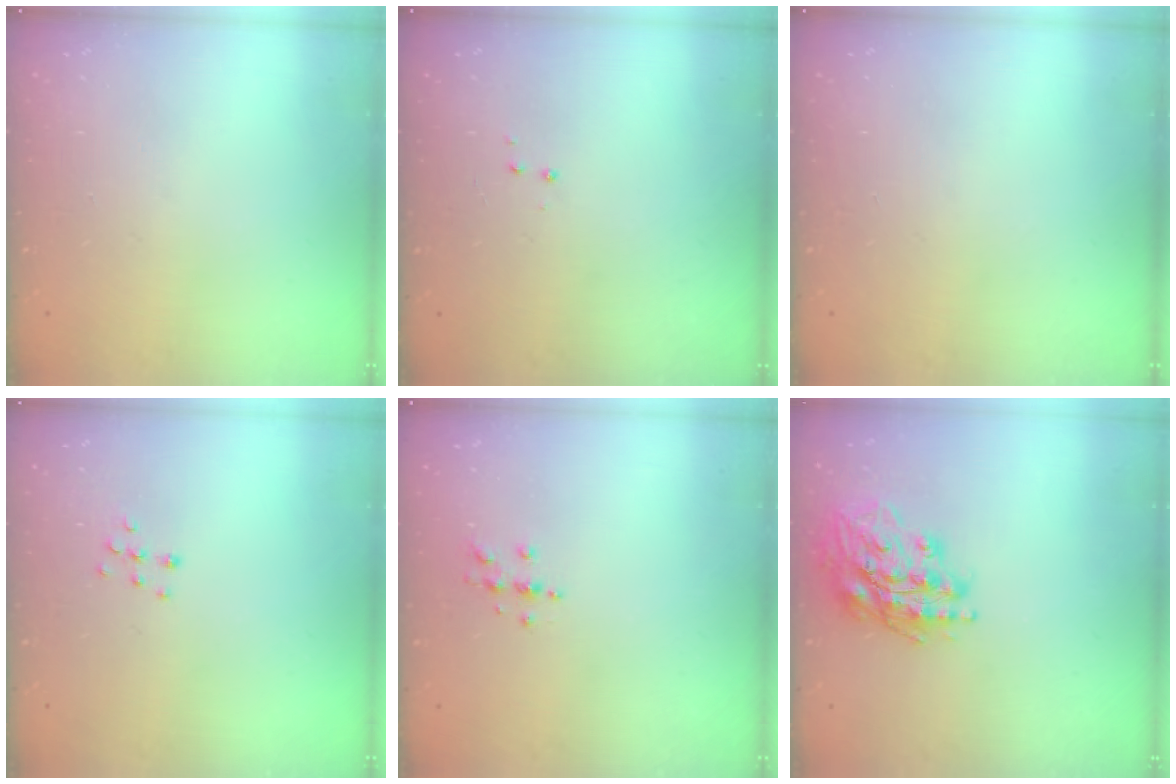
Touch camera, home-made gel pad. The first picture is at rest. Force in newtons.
{"total": 2.9, "press": 2.8, "slide": 0.4}
{"total": 0.0}
{"total": 5.8, "press": 5.8, "slide": 0.3}
{"total": 4.7, "press": 4.6, "slide": 0.5}
{"total": 17.6, "press": 17.4, "slide": 2.6}